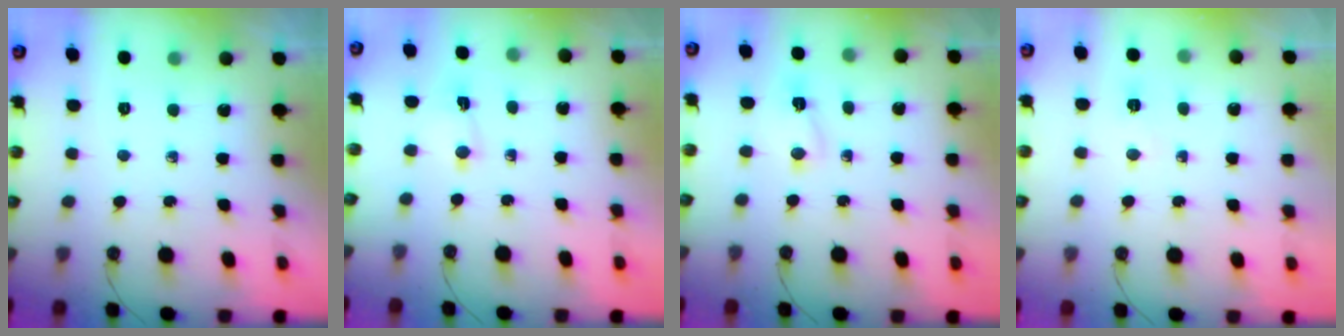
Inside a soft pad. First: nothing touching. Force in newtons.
{"total": 2.6, "press": 1.5, "slide": 2.2}
{"total": 2.4, "press": 2.2, "slide": 0.8}
{"total": 2.9, "press": 2.9, "slide": 0.3}